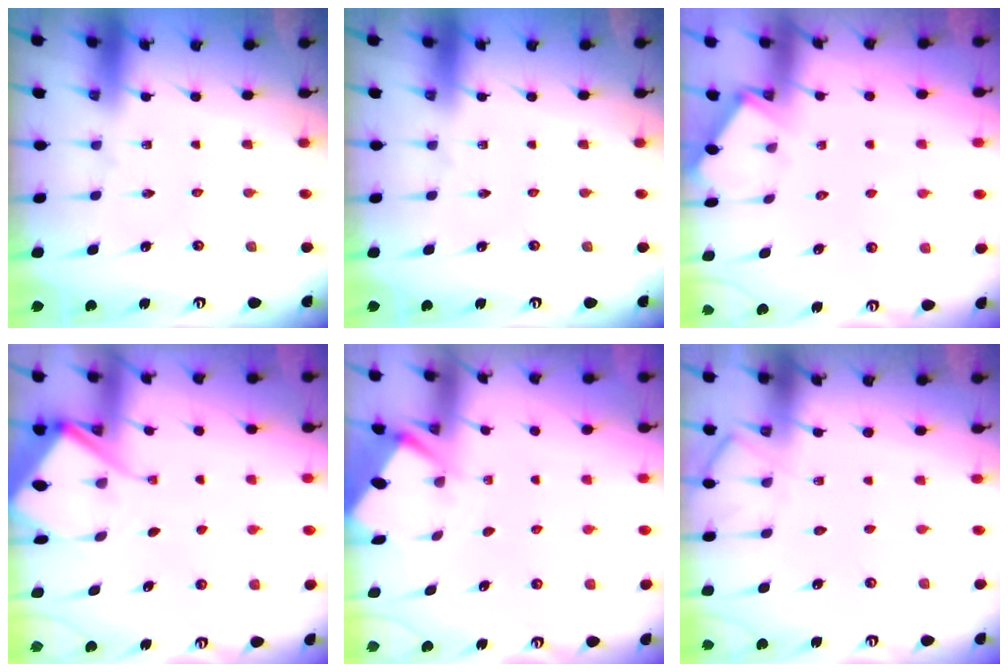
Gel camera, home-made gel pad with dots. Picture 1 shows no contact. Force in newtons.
{"total": 0.0}
{"total": 3.3, "press": 3.3, "slide": 0.5}
{"total": 6.7, "press": 6.7, "slide": 0.7}
{"total": 2.8, "press": 2.7, "slide": 0.4}
{"total": 5.1, "press": 5.1, "slide": 0.5}